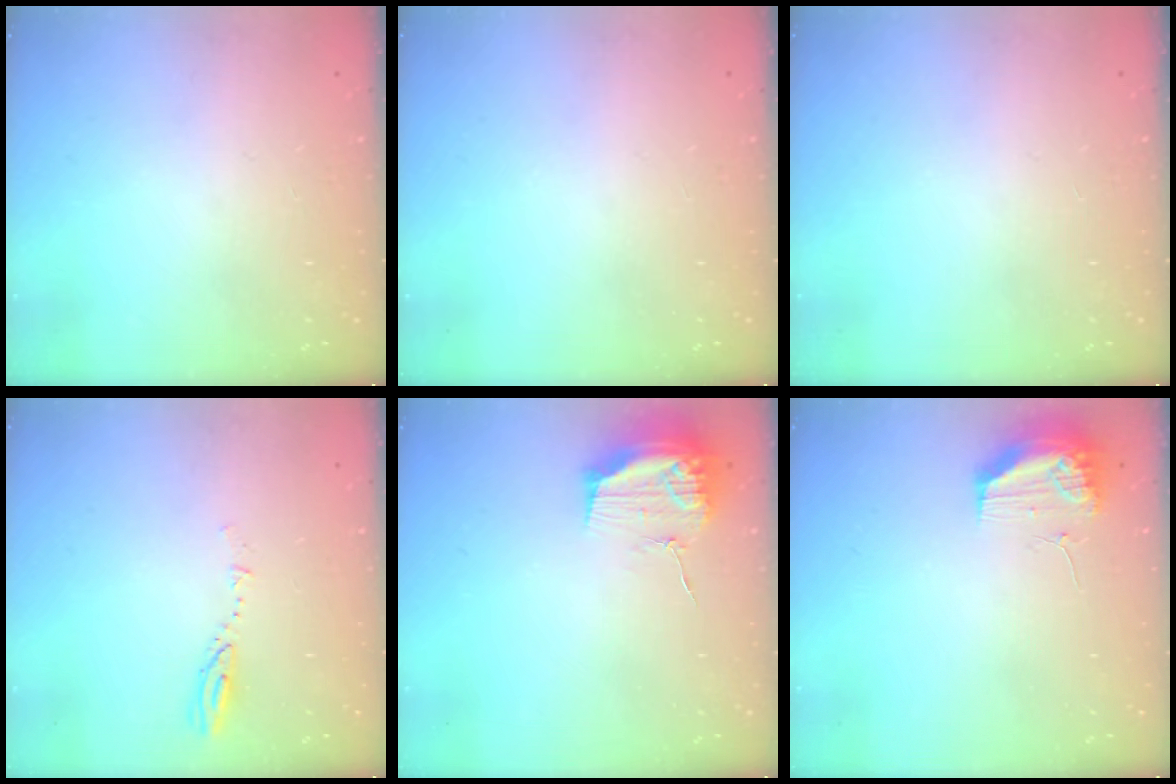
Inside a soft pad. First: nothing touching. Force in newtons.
{"total": 0.0}
{"total": 0.0}
{"total": 3.1, "press": 3.1, "slide": 0.3}
{"total": 13.9, "press": 13.9, "slide": 0.1}
{"total": 13.5, "press": 11.5, "slide": 7.0}